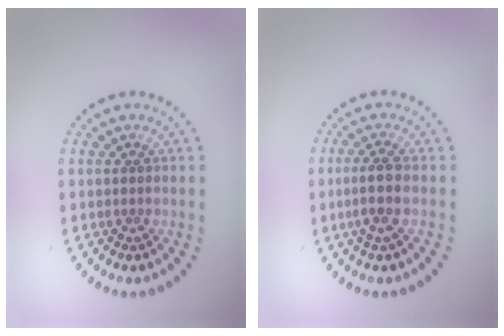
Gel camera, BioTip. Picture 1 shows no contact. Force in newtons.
{"total": 2.4, "press": 2.2, "slide": 1.0}